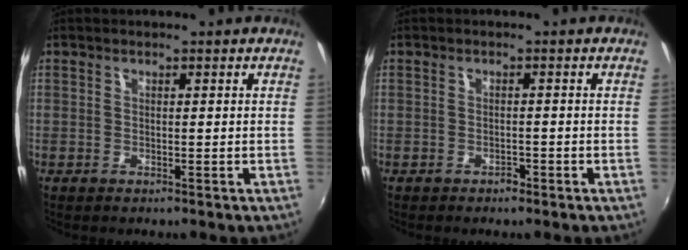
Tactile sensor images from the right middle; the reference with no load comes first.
{"total": 1.3, "force": [-1.1, 0.7, 0.1], "torque": [-0.003, -0.002, -0.015]}